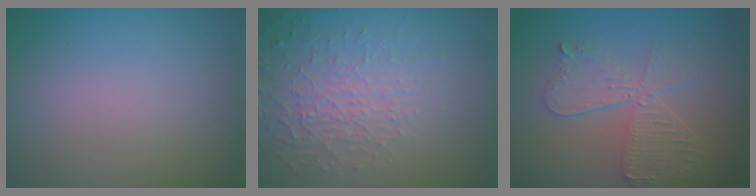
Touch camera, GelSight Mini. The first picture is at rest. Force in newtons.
{"total": 5.1, "press": 3.3, "slide": 3.9}
{"total": 4.3, "press": 3.7, "slide": 2.1}